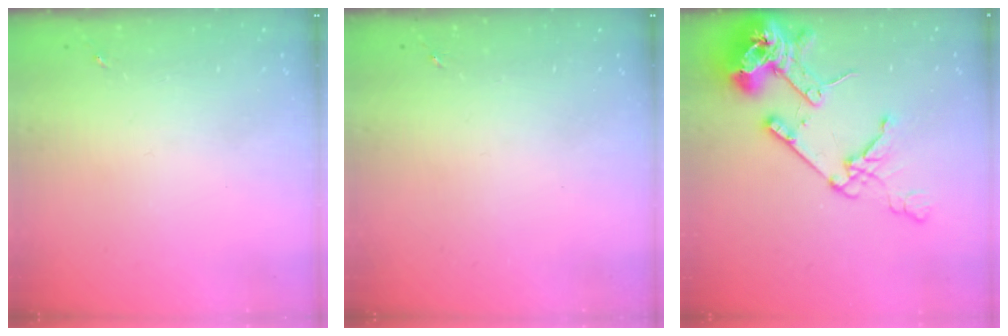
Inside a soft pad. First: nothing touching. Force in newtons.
{"total": 0.0}
{"total": 18.6, "press": 18.4, "slide": 2.4}